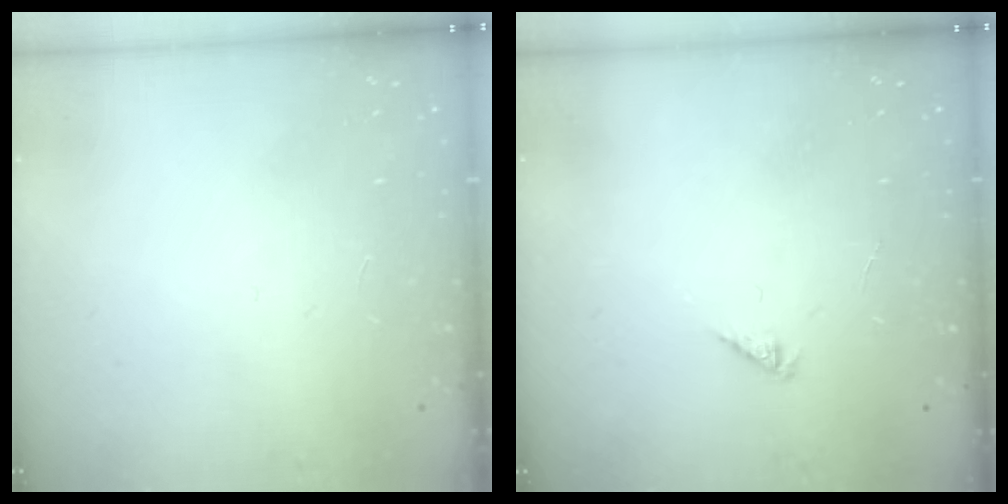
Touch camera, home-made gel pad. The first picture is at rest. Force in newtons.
{"total": 0.0}